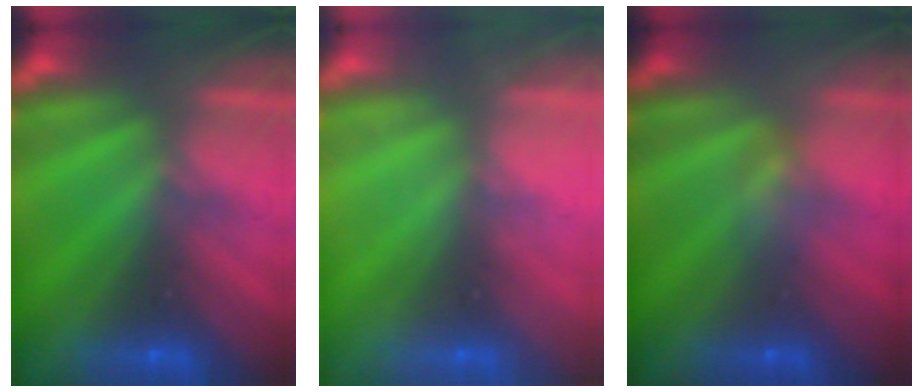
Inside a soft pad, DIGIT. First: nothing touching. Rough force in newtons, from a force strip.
{"total": 2.2}
{"total": 2.3}